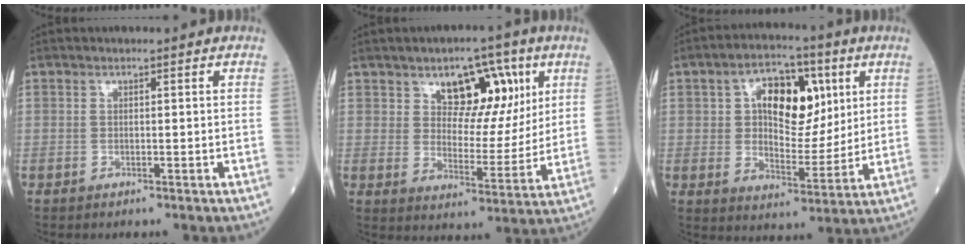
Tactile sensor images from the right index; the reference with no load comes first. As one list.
[{"total": 10.5, "force": [5.3, 5.6, 7.2], "torque": [-0.095, 0.009, 0.086]}, {"total": 12.4, "force": [3.8, 6.5, 9.8], "torque": [-0.158, 0.020, 0.064]}]